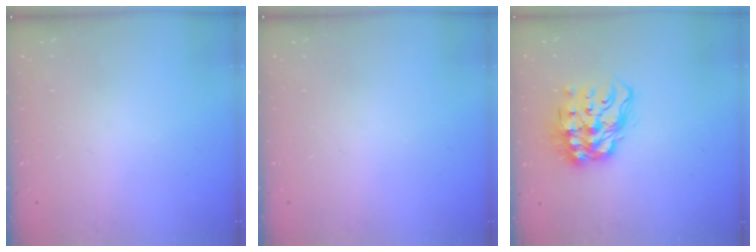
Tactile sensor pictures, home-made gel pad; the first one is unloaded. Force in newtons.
{"total": 0.0}
{"total": 14.8, "press": 14.8, "slide": 1.3}